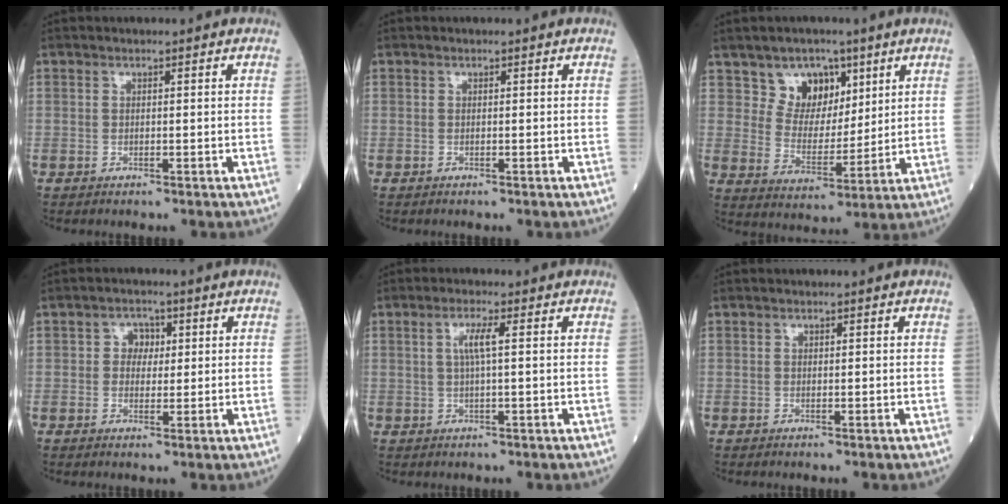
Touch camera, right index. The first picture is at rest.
{"total": 0.0}
{"total": 7.9, "force": [4.6, 5.6, 3.1], "torque": [-0.053, 0.009, 0.088]}
{"total": 2.8, "force": [0.6, 2.3, 1.5], "torque": [-0.019, 0.006, 0.008]}
{"total": 2.8, "force": [0.7, -0.2, 2.7], "torque": [-0.057, 0.001, 0.013]}
{"total": 0.0}